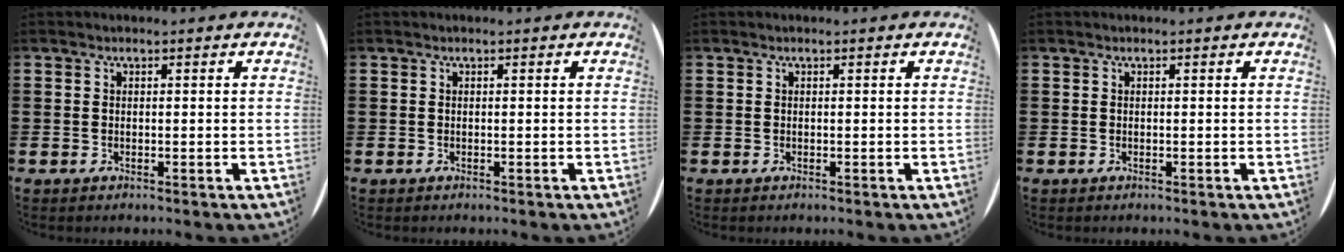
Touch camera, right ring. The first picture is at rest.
{"total": 0.0}
{"total": 0.0}
{"total": 0.0}